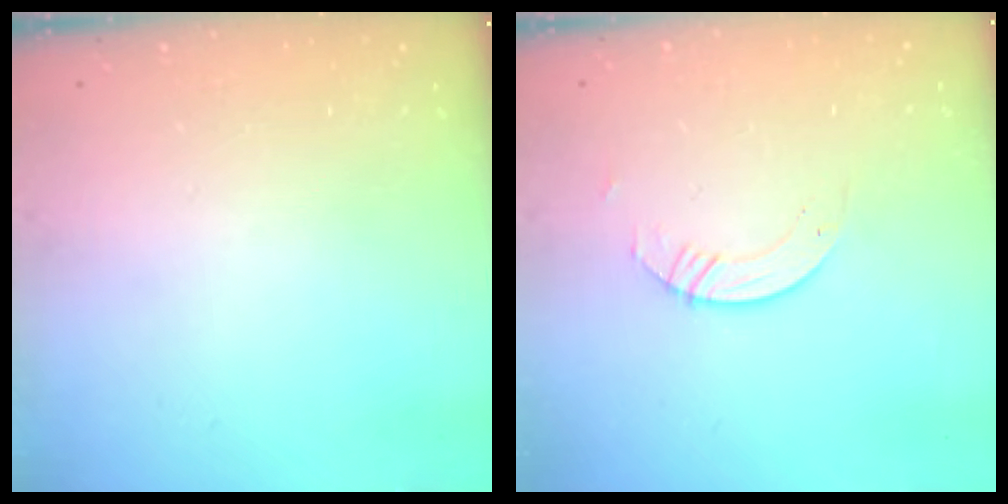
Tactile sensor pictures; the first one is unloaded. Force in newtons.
{"total": 2.2, "press": 2.2, "slide": 0.2}